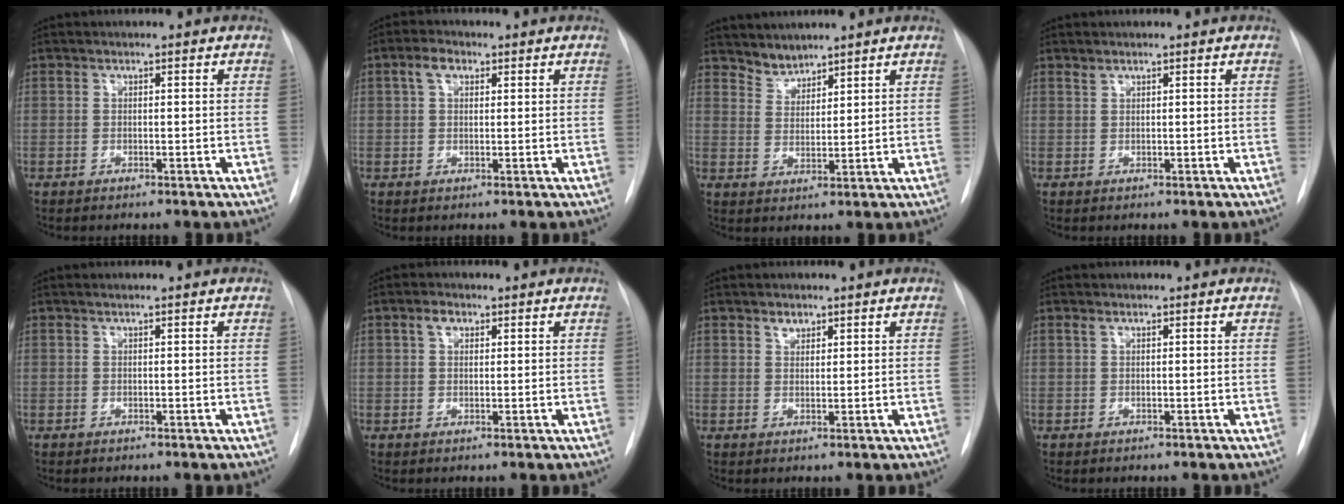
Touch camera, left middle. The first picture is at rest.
{"total": 3.1, "force": [1.4, 1.8, 2.1], "torque": [-0.046, 0.016, 0.026]}
{"total": 3.3, "force": [3.1, 1.0, -0.2], "torque": [0.008, 0.007, 0.061]}
{"total": 0.6, "force": [0.6, 0.1, 0.1], "torque": [-0.005, 0.002, 0.013]}
{"total": 0.0}
{"total": 2.1, "force": [1.1, 1.3, 1.3], "torque": [-0.027, 0.009, 0.019]}
{"total": 1.6, "force": [1.2, 1.0, 0.5], "torque": [-0.007, 0.000, 0.019]}
{"total": 0.6, "force": [0.4, 0.2, 0.3], "torque": [-0.012, 0.009, 0.009]}